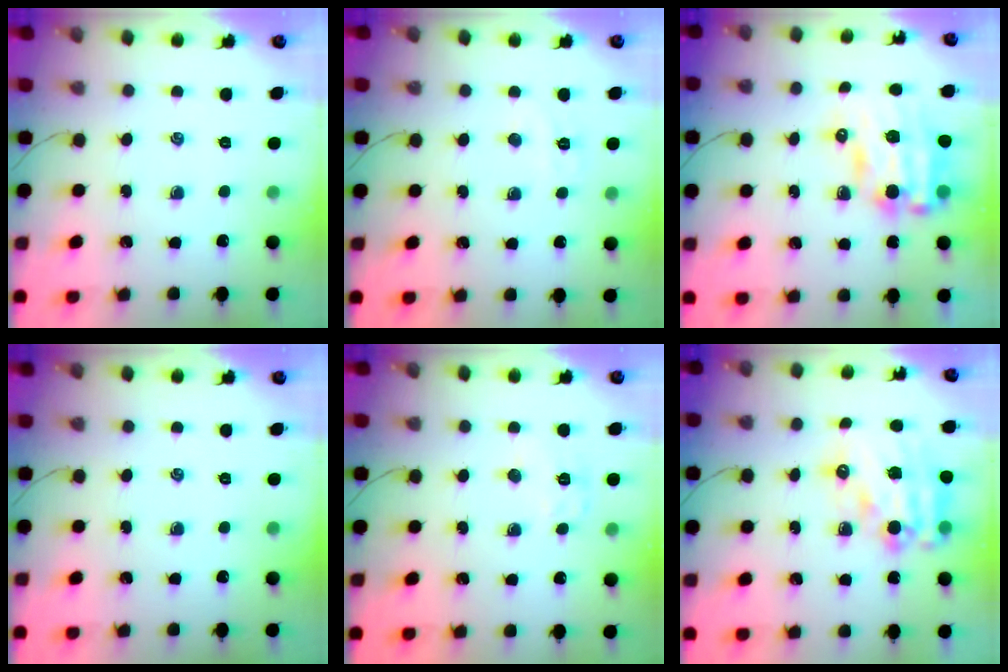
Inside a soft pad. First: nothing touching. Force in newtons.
{"total": 4.8, "press": 4.6, "slide": 1.0}
{"total": 13.1, "press": 12.7, "slide": 3.2}
{"total": 0.0}
{"total": 6.2, "press": 6.2, "slide": 0.6}
{"total": 16.7, "press": 16.2, "slide": 3.7}